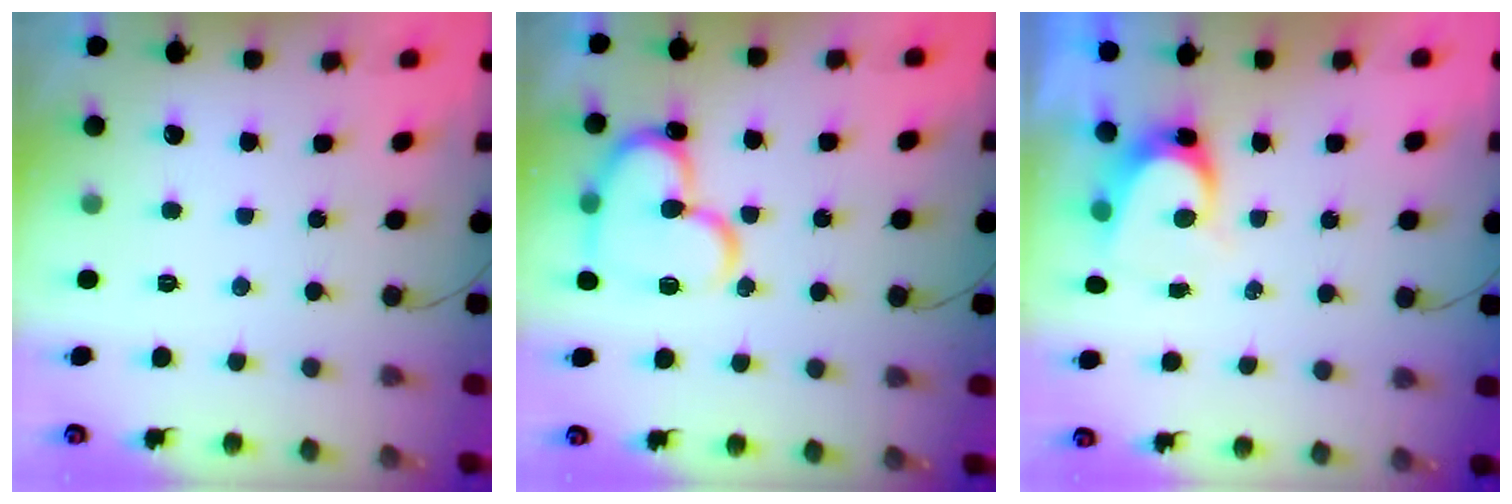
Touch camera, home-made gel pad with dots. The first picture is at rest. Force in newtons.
{"total": 18.5, "press": 18.3, "slide": 2.5}
{"total": 4.4, "press": 4.4, "slide": 0.5}